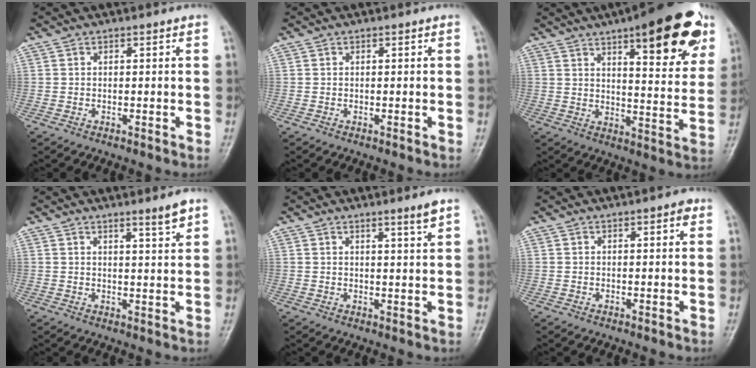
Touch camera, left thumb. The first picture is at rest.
{"total": 0.0}
{"total": 21.7, "force": [12.1, 6.8, 16.7], "torque": [-0.186, -0.039, 0.165]}
{"total": 3.7, "force": [2.7, 0.1, 2.5], "torque": [-0.034, -0.025, 0.042]}
{"total": 3.1, "force": [2.1, -0.4, 2.2], "torque": [-0.035, -0.017, 0.036]}
{"total": 1.8, "force": [0.8, 0.6, 1.5], "torque": [-0.017, 0.000, 0.008]}